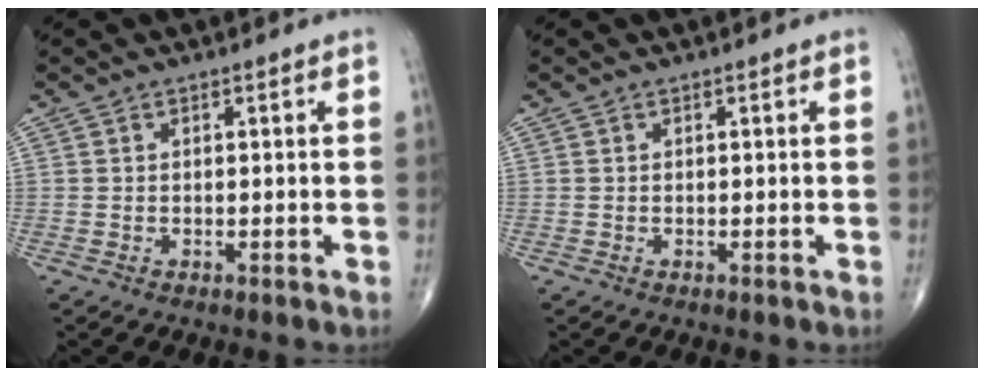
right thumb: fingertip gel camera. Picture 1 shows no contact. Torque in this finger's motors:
{"motor_torque": [-0.03, 0.03, 0.12, 0.12, 0.00]}